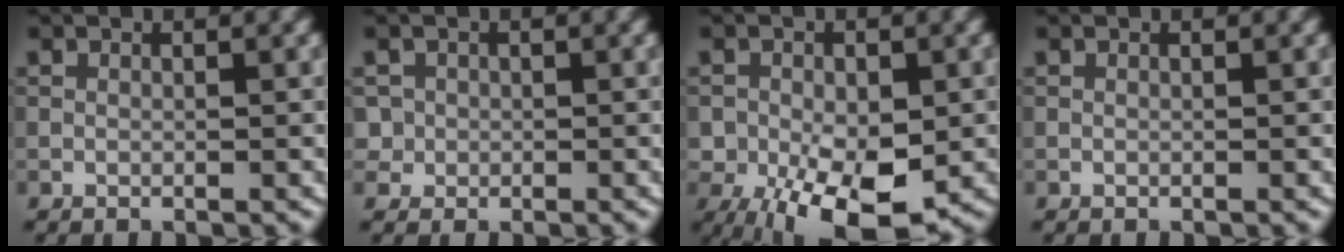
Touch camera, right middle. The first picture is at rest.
{"total": 1.6, "force": [0.1, 1.6, 0.2], "torque": [0.002, -0.003, 0.009]}
{"total": 10.9, "force": [-4.5, 5.9, 7.9], "torque": [-0.131, -0.039, -0.059]}
{"total": 0.0}